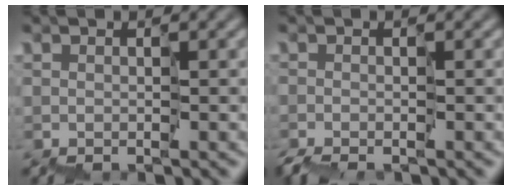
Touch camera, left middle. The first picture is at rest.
{"total": 2.2, "force": [-1.9, 0.6, 1.1], "torque": [-0.019, -0.004, -0.042]}